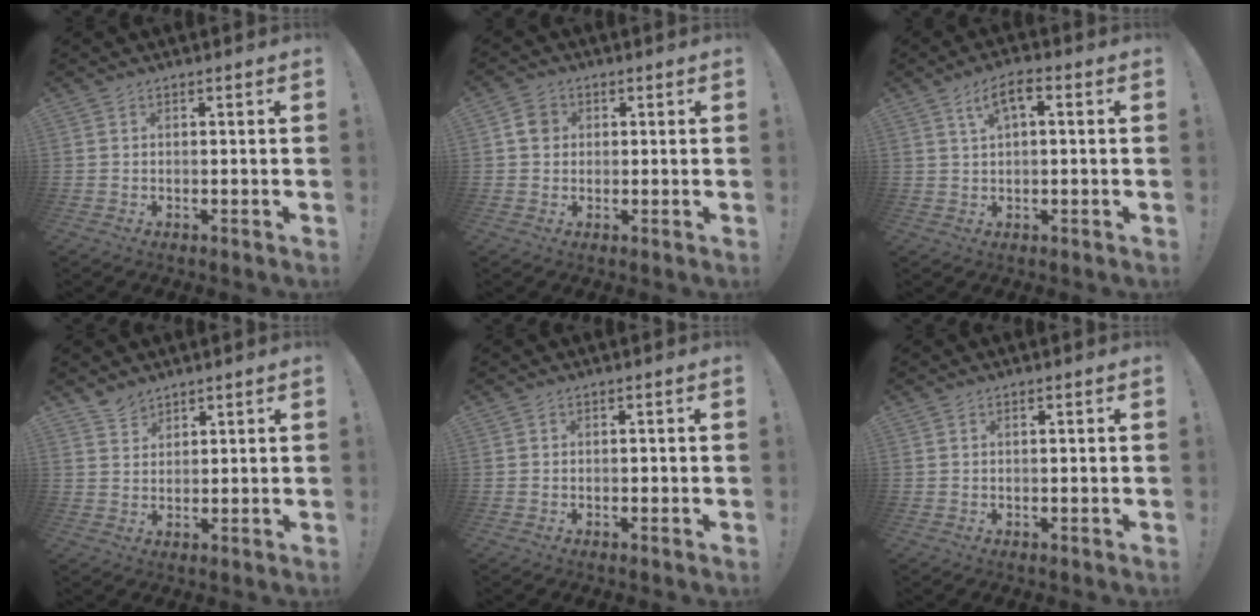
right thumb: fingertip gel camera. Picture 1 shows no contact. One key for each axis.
{"total": 5.0, "fx": 0.9, "fy": 4.3, "fz": 2.5, "tx": -0.028, "ty": 0.005, "tz": 0.017}
{"total": 5.4, "fx": 1.6, "fy": 2.0, "fz": 4.8, "tx": -0.076, "ty": 0.003, "tz": 0.022}
{"total": 3.8, "fx": 3.4, "fy": 1.6, "fz": 0.4, "tx": -0.004, "ty": -0.021, "tz": 0.064}
{"total": 0.5, "fx": -0.4, "fy": 0.4, "fz": 0.1, "tx": -0.006, "ty": 0.004, "tz": -0.006}
{"total": 0.7, "fx": 0.4, "fy": 0.0, "fz": 0.5, "tx": -0.010, "ty": 0.000, "tz": 0.006}